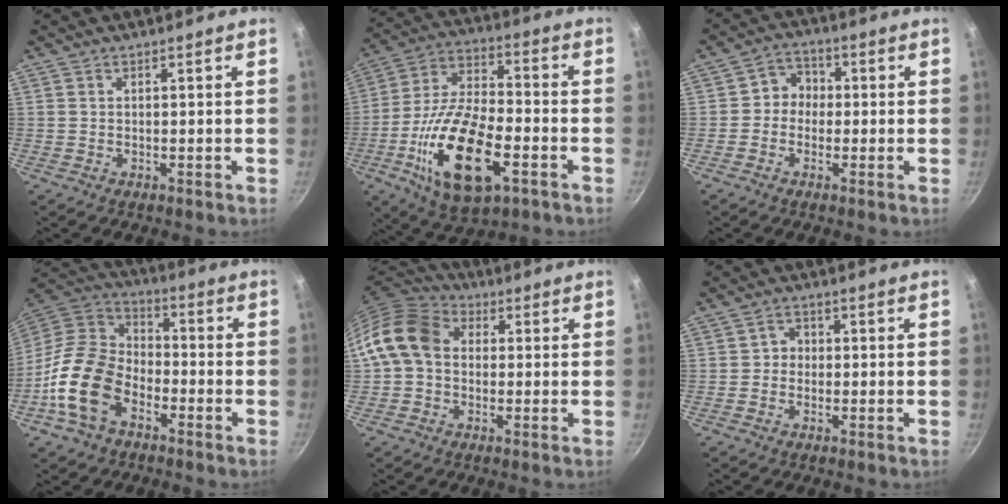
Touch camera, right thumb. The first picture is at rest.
{"total": 21.3, "force": [-7.2, 10.0, 17.3], "torque": [-0.321, 0.023, -0.130]}
{"total": 4.8, "force": [-0.4, 4.4, 2.0], "torque": [0.003, 0.015, -0.022]}
{"total": 15.6, "force": [-6.7, 10.3, 9.6], "torque": [-0.156, 0.049, -0.145]}
{"total": 11.6, "force": [0.6, 9.2, 7.0], "torque": [-0.105, 0.029, -0.007]}
{"total": 2.5, "force": [-0.3, 2.3, 0.9], "torque": [0.002, 0.008, -0.010]}